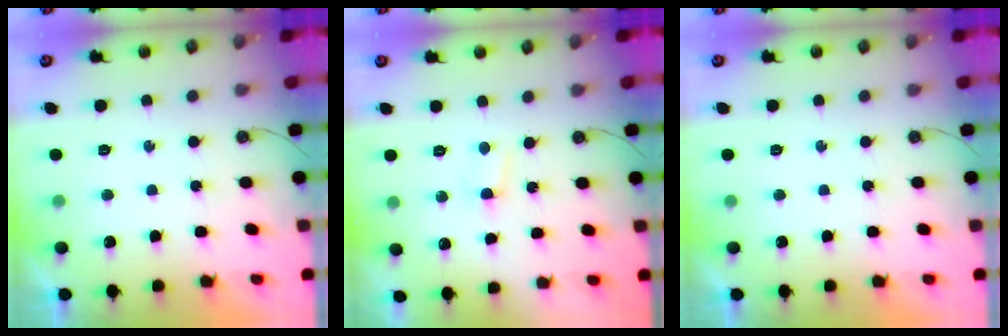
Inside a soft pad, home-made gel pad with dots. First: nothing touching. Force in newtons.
{"total": 2.8, "press": 2.8, "slide": 0.2}
{"total": 0.0}